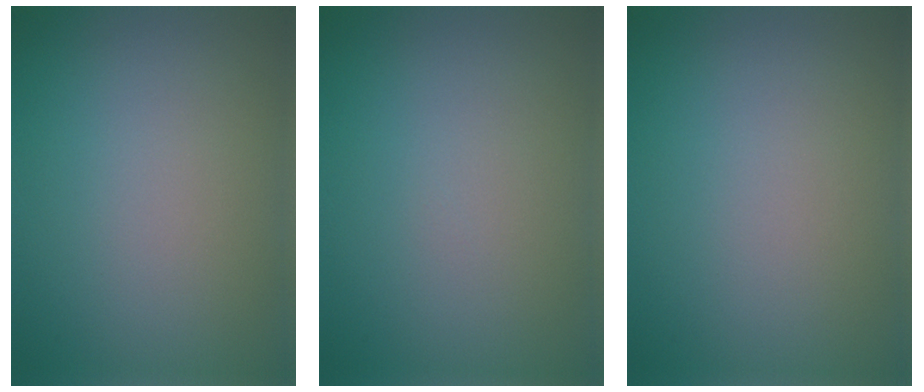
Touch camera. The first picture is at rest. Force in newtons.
{"total": 0.0}
{"total": 0.0}